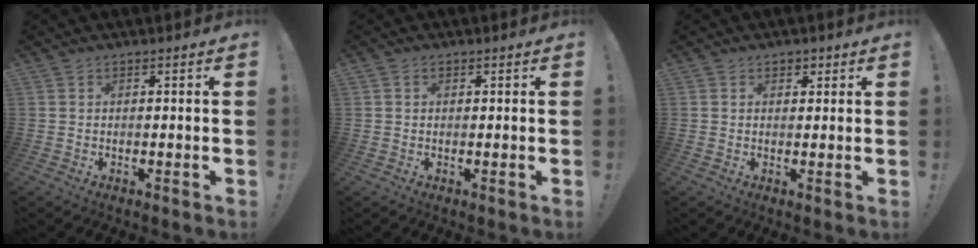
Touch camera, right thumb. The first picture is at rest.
{"total": 0.8, "force": [0.4, 0.6, 0.3], "torque": [-0.002, 0.001, 0.006]}
{"total": 1.8, "force": [0.9, 1.5, 0.5], "torque": [-0.001, -0.001, 0.014]}